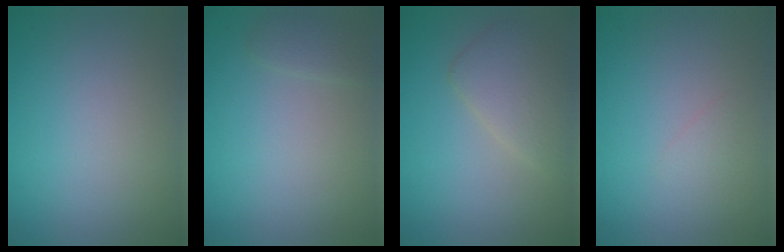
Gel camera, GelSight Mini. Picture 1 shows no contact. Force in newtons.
{"total": 1.0, "press": 1.0, "slide": 0.2}
{"total": 3.2, "press": 3.2, "slide": 0.3}
{"total": 0.6, "press": 0.6, "slide": 0.0}